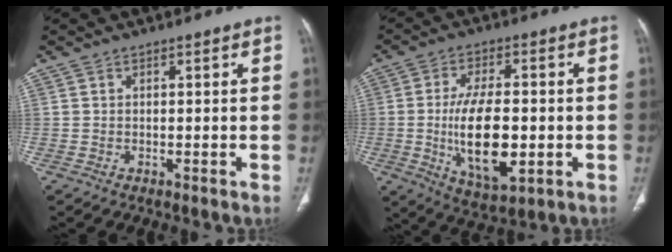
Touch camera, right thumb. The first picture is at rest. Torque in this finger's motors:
{"motor_torque": [2.18, 2.83, 1.88, -0.89, 0.70]}